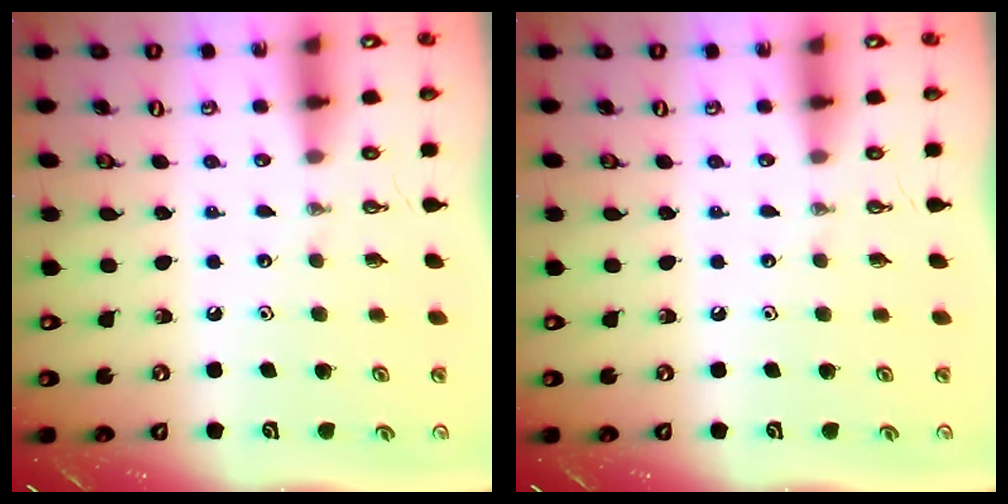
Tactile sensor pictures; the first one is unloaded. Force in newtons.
{"total": 0.0}